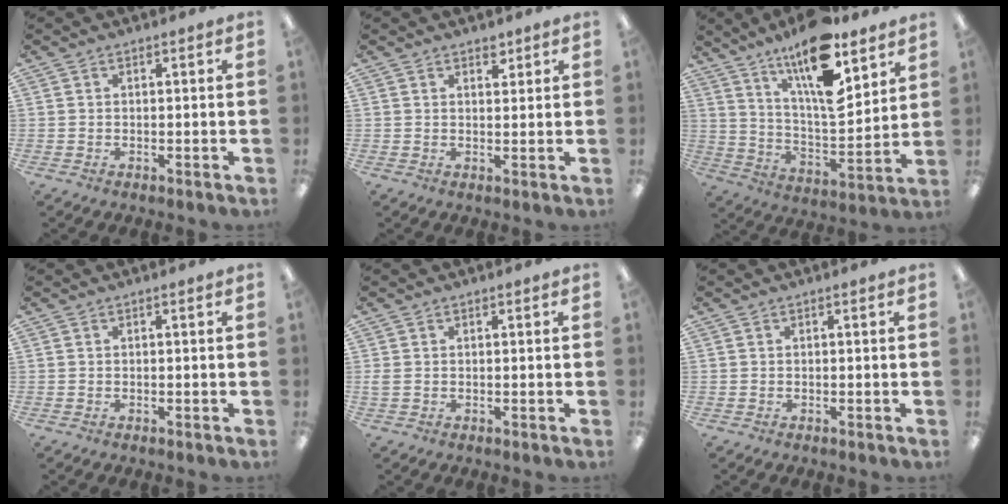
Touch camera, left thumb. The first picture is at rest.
{"total": 2.7, "force": [2.1, 1.4, 1.0], "torque": [0.003, -0.010, 0.034]}
{"total": 18.5, "force": [12.4, 6.1, 12.4], "torque": [-0.208, -0.076, 0.206]}
{"total": 0.0}
{"total": 1.1, "force": [0.2, 0.8, 0.7], "torque": [-0.016, 0.003, 0.003]}
{"total": 0.0}